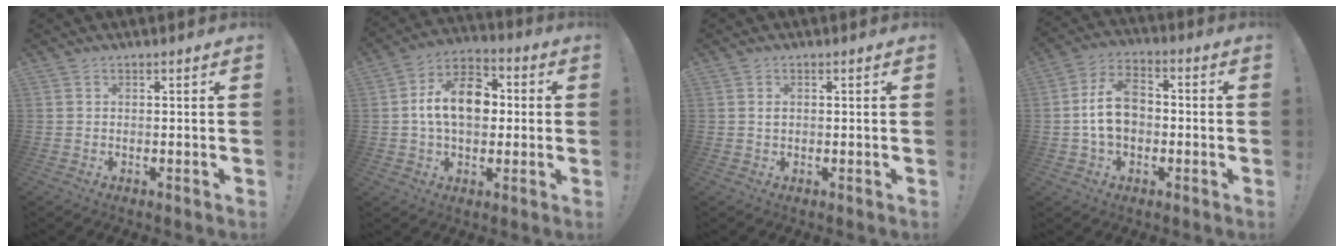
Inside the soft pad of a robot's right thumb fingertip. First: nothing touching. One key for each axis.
{"total": 15.2, "fx": 1.0, "fy": 10.0, "fz": 11.4, "tx": -0.183, "ty": 0.014, "tz": 0.019}
{"total": 1.0, "fx": 0.2, "fy": 0.7, "fz": 0.7, "tx": -0.012, "ty": 0.002, "tz": 0.003}
{"total": 12.1, "fx": -1.0, "fy": 8.3, "fz": 8.7, "tx": -0.157, "ty": 0.017, "tz": -0.017}